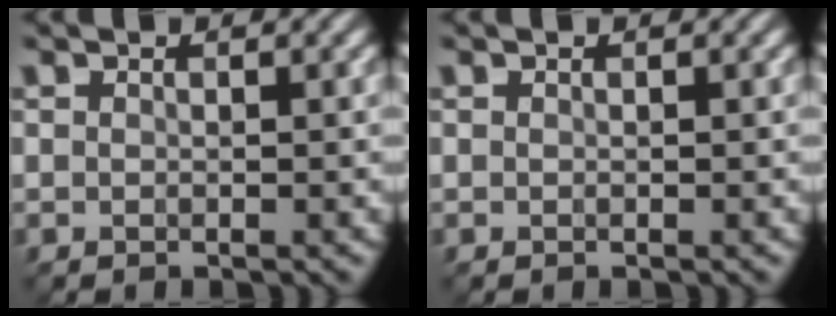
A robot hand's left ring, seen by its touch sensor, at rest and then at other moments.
{"total": 0.0}